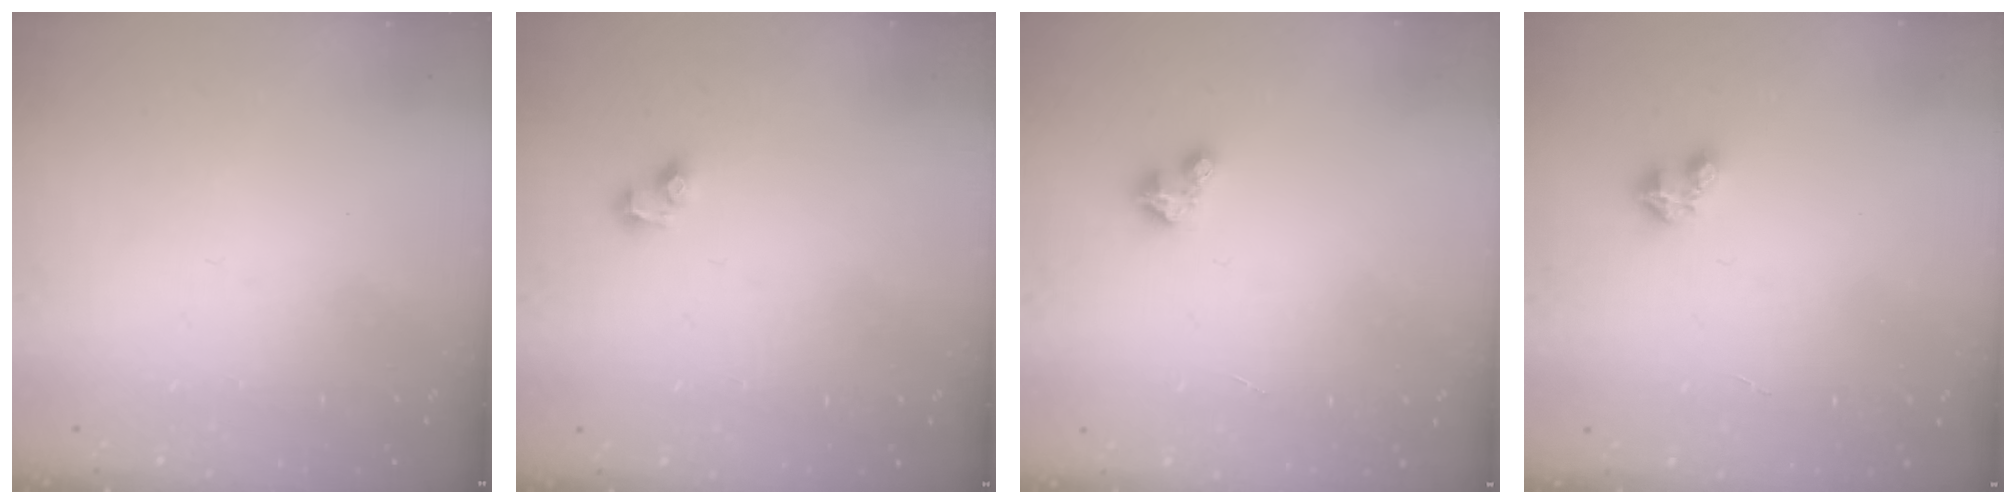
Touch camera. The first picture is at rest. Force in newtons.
{"total": 2.7, "press": 2.5, "slide": 1.2}
{"total": 2.7, "press": 2.7, "slide": 0.3}
{"total": 3.4, "press": 3.4, "slide": 0.4}